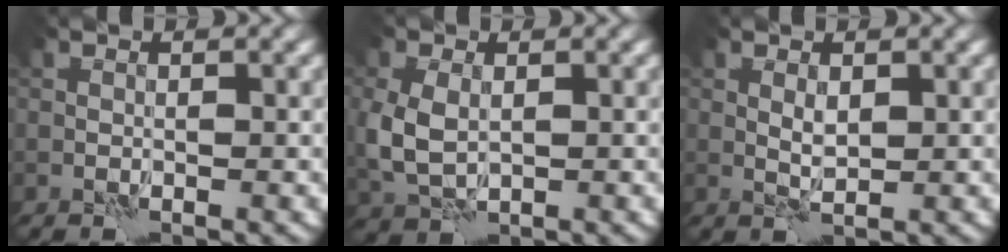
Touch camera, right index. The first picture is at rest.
{"total": 4.2, "force": [0.2, 2.9, 3.1], "torque": [-0.082, -0.007, 0.005]}
{"total": 1.3, "force": [0.8, 0.4, 1.0], "torque": [-0.021, -0.001, 0.016]}